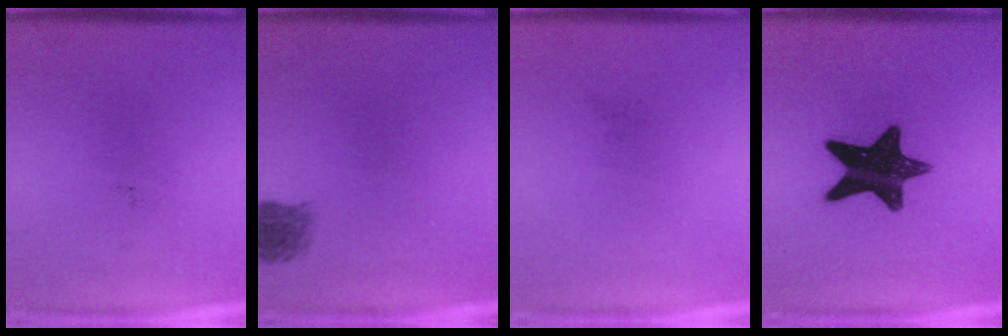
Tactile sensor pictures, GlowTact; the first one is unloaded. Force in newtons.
{"total": 1.9}
{"total": 0.0}
{"total": 14.8}